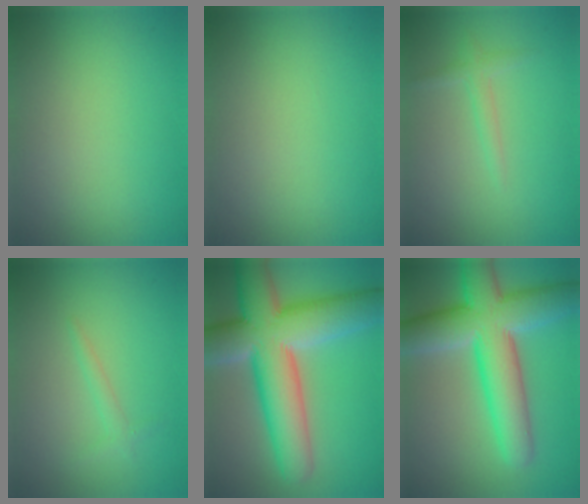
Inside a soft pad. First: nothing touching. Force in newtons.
{"total": 0.0}
{"total": 1.3, "press": 1.3, "slide": 0.0}
{"total": 1.0, "press": 1.0, "slide": 0.1}
{"total": 13.1, "press": 13.1, "slide": 1.0}
{"total": 10.5, "press": 10.5, "slide": 0.5}